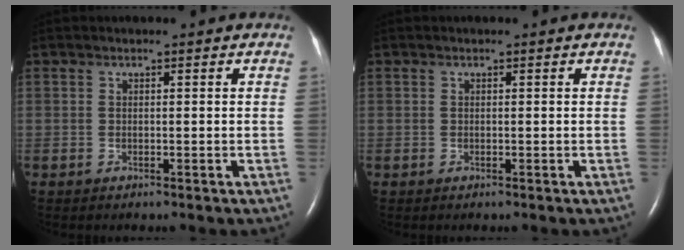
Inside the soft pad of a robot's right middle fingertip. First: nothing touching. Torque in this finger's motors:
{"motor_torque": [0.05, -0.08, 0.00, 0.00]}